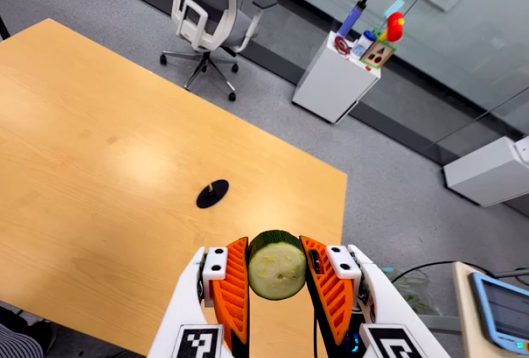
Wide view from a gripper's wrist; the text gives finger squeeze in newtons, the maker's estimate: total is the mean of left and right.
{"total": 12.2, "left": 11.2, "right": 13.3}